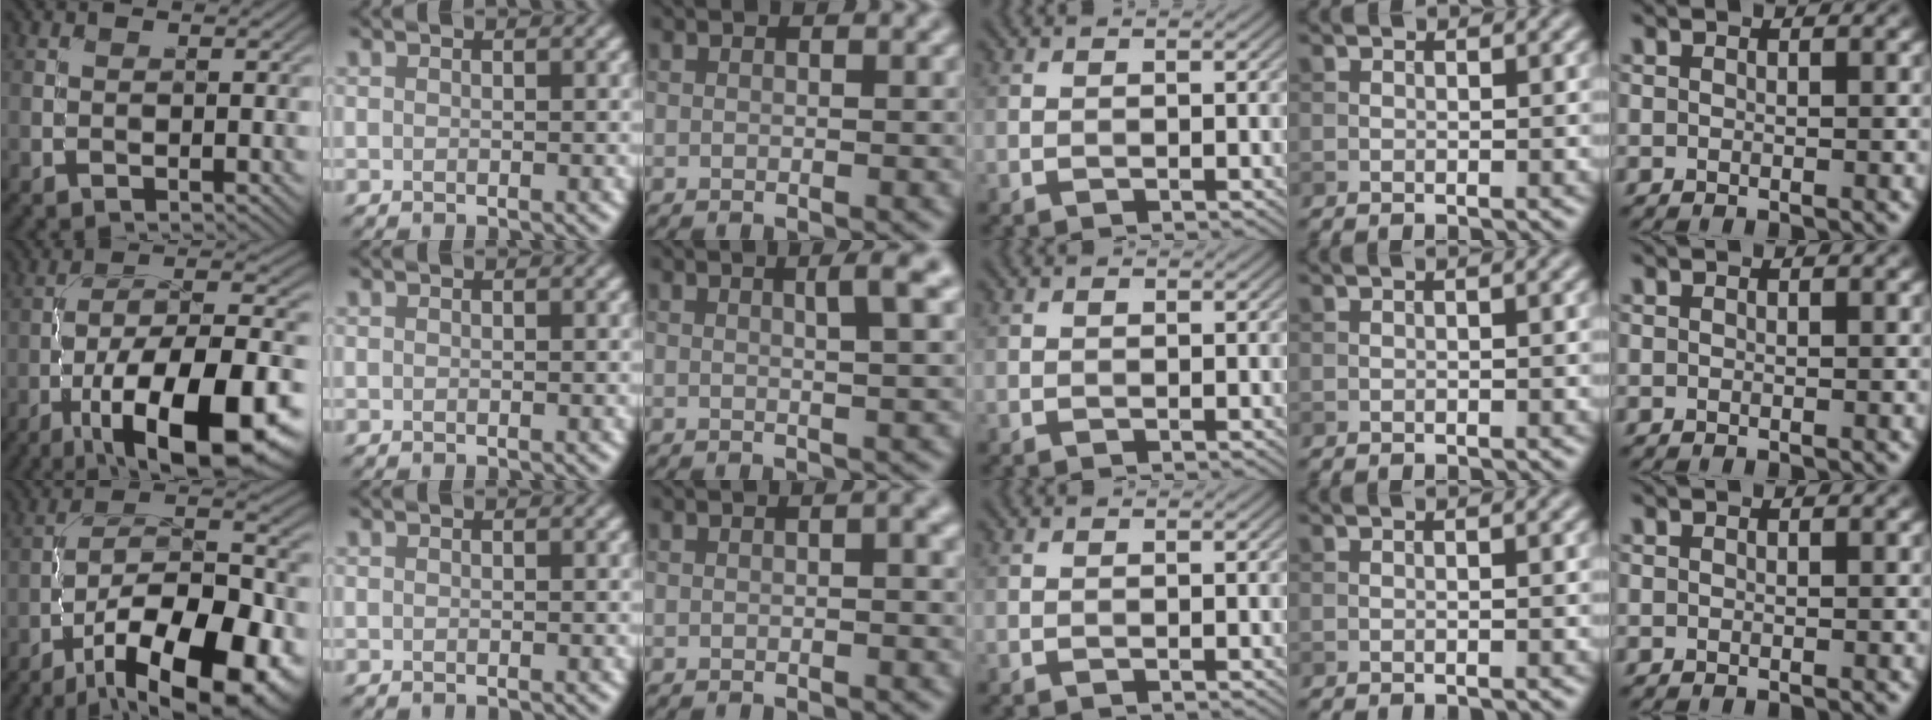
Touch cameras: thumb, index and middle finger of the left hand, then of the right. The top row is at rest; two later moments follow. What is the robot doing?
{"motion": "unscrew", "object": "medicine bottle"}